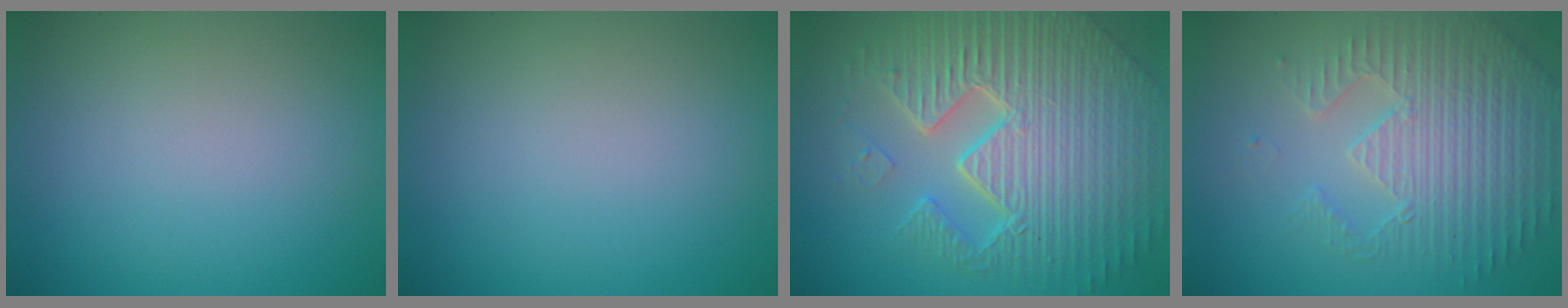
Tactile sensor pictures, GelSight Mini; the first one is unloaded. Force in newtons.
{"total": 0.0}
{"total": 10.9, "press": 7.1, "slide": 8.4}
{"total": 4.7, "press": 4.4, "slide": 1.6}